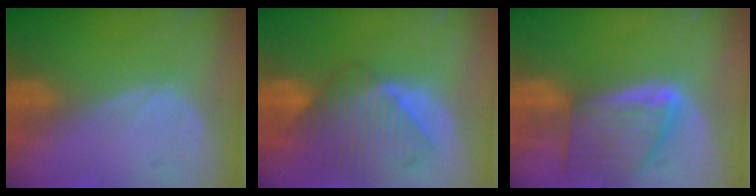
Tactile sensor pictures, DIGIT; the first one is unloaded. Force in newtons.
{"total": 9.8, "press": 8.6, "slide": 4.8}
{"total": 8.0, "press": 7.3, "slide": 3.3}